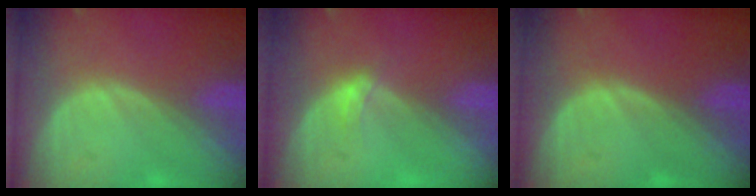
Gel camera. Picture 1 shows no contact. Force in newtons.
{"total": 1.6, "press": 1.3, "slide": 1.0}
{"total": 0.0}